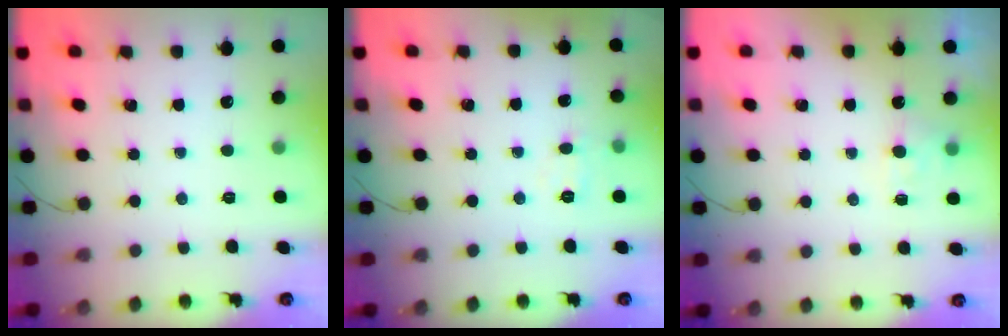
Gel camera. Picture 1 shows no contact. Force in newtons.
{"total": 5.4, "press": 5.2, "slide": 1.3}
{"total": 3.1, "press": 2.6, "slide": 1.7}